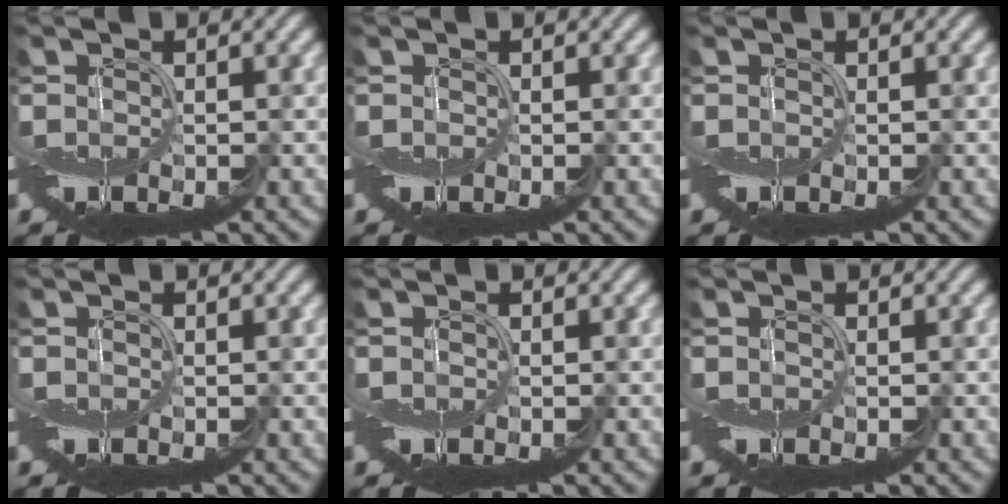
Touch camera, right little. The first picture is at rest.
{"total": 0.0}
{"total": 0.0}
{"total": 0.0}
{"total": 0.0}
{"total": 0.0}